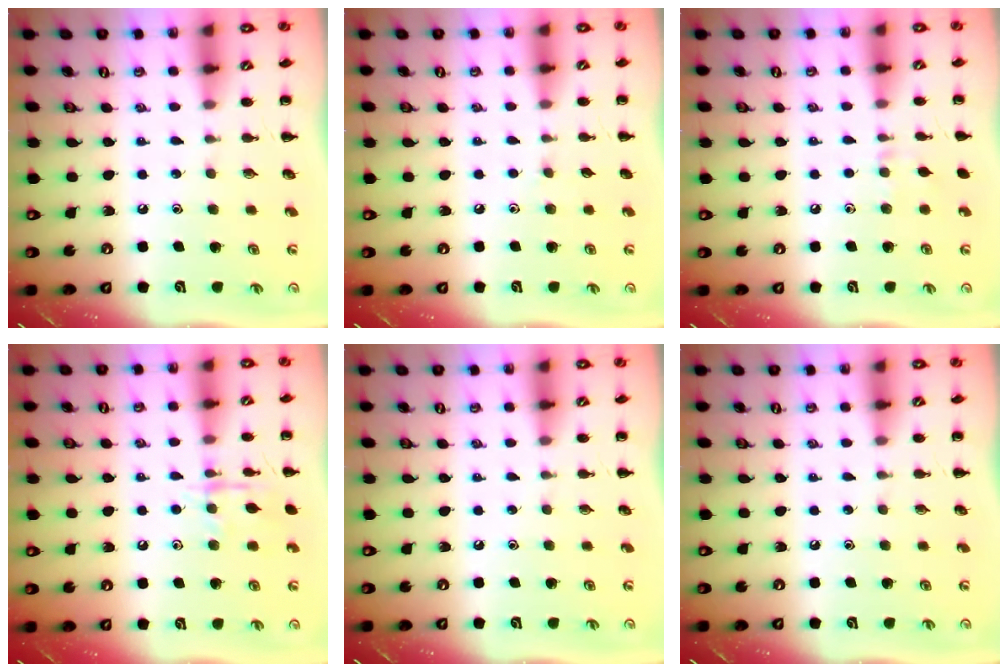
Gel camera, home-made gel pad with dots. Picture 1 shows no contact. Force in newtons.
{"total": 2.9, "press": 2.7, "slide": 1.1}
{"total": 4.8, "press": 4.5, "slide": 1.7}
{"total": 9.7, "press": 9.7, "slide": 0.7}
{"total": 0.0}
{"total": 0.0}